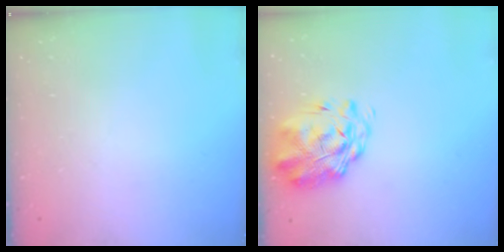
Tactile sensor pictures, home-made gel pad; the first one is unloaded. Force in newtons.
{"total": 3.0, "press": 2.6, "slide": 1.6}